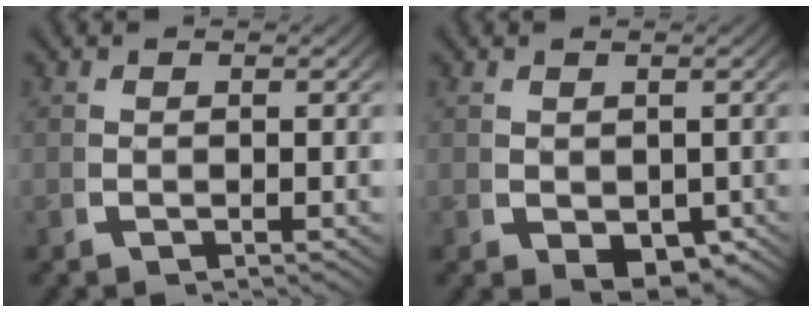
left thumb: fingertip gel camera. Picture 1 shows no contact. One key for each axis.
{"total": 2.5, "fx": -0.6, "fy": 1.8, "fz": 1.6, "tx": -0.026, "ty": -0.025, "tz": 0.009}